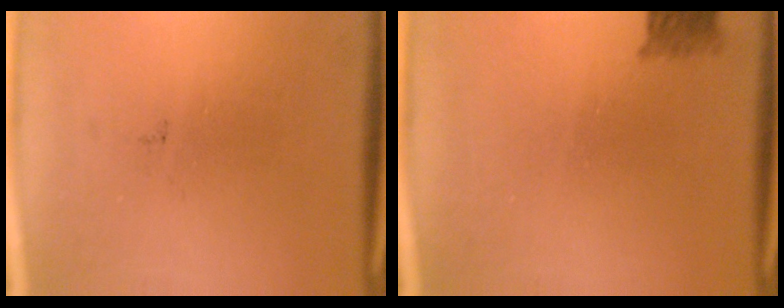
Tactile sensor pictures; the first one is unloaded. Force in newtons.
{"total": 2.8}